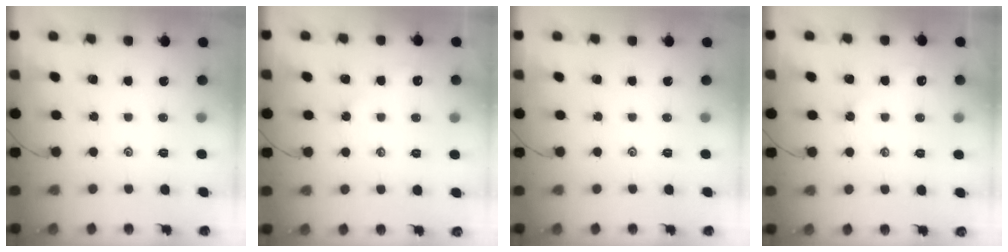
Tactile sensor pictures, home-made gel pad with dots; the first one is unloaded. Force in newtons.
{"total": 1.9, "press": 1.8, "slide": 0.4}
{"total": 0.0}
{"total": 1.9, "press": 1.8, "slide": 0.4}